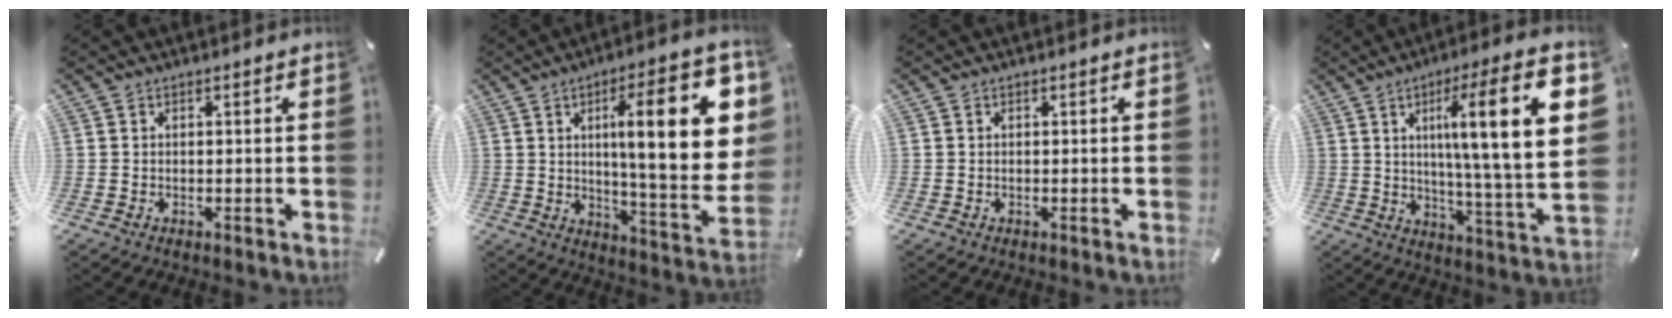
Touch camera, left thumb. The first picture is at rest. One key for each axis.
{"total": 24.2, "fx": 6.1, "fy": 6.1, "fz": 22.6, "tx": -0.323, "ty": -0.033, "tz": 0.079}
{"total": 0.0}
{"total": 20.6, "fx": 6.7, "fy": 3.3, "fz": 19.2, "tx": -0.301, "ty": -0.027, "tz": 0.084}